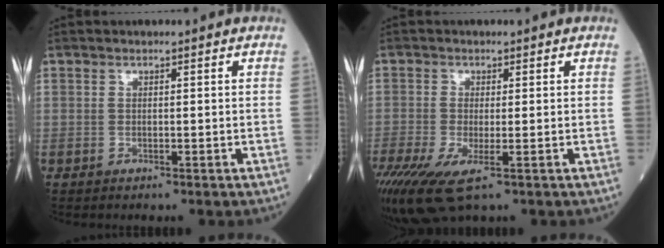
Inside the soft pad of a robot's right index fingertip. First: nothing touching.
{"total": 10.6, "force": [-5.8, 3.3, 8.3], "torque": [-0.174, -0.033, -0.100]}